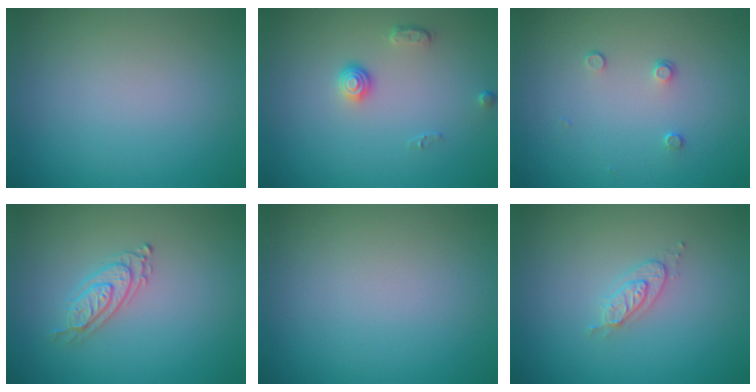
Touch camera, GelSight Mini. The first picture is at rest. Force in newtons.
{"total": 1.4, "press": 1.0, "slide": 1.0}
{"total": 0.9, "press": 0.6, "slide": 0.6}
{"total": 2.3, "press": 2.1, "slide": 0.9}
{"total": 0.0}
{"total": 2.0, "press": 2.0, "slide": 0.4}